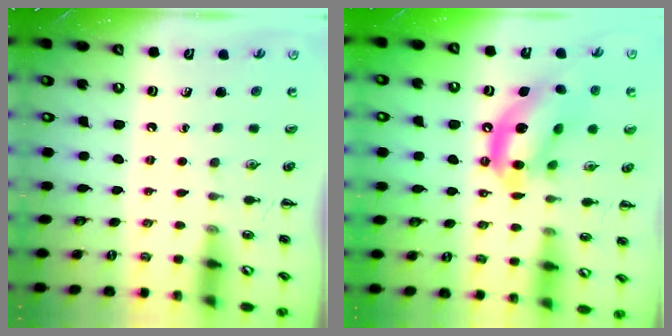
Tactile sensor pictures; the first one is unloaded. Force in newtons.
{"total": 14.2, "press": 13.7, "slide": 3.7}